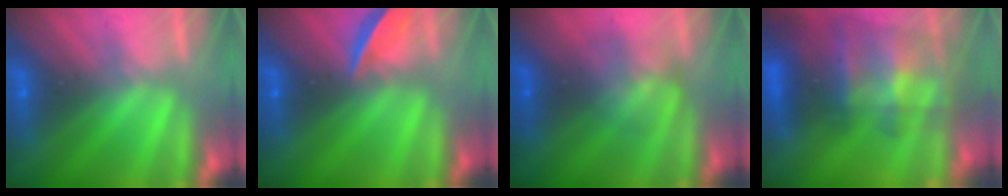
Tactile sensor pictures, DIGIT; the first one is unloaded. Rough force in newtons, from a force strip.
{"total": 5.8}
{"total": 2.1}
{"total": 7.6}